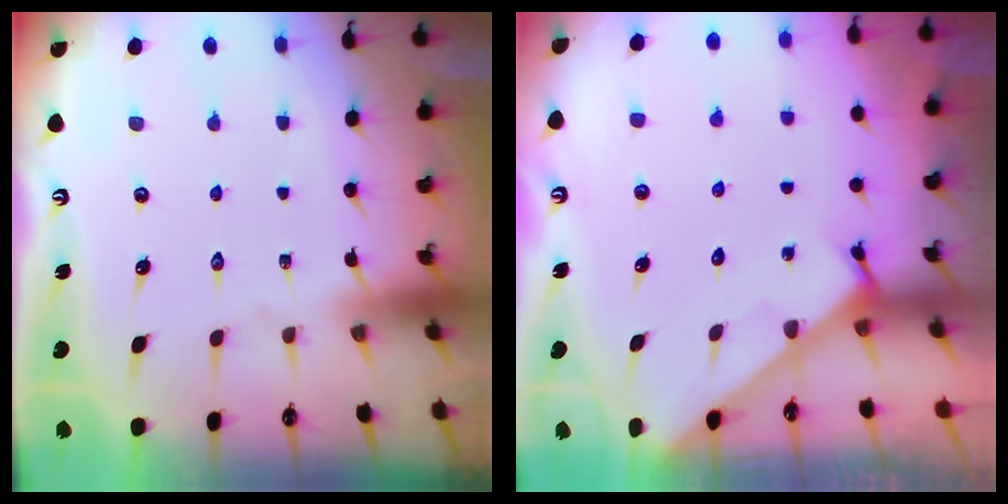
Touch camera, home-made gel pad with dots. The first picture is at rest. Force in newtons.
{"total": 1.5, "press": 1.5, "slide": 0.1}